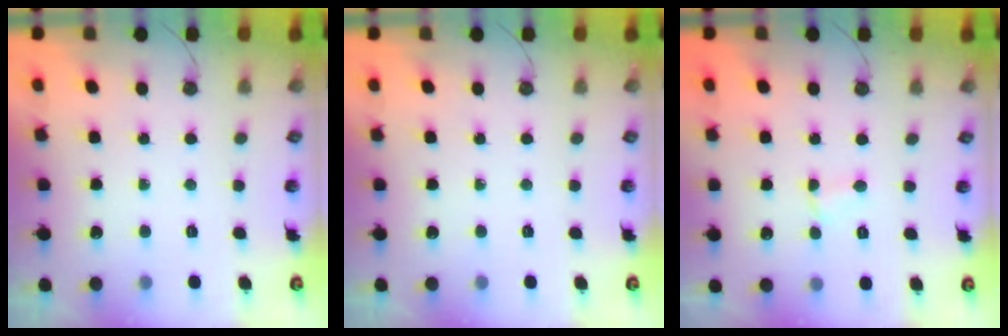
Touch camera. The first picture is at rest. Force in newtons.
{"total": 0.0}
{"total": 2.6, "press": 2.6, "slide": 0.3}